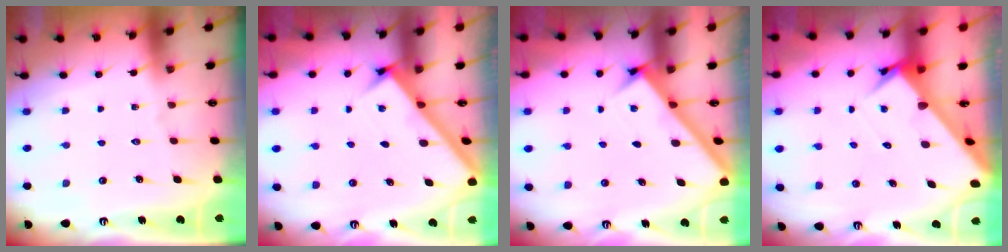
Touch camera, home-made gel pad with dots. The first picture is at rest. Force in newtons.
{"total": 2.7, "press": 2.7, "slide": 0.3}
{"total": 2.7, "press": 2.7, "slide": 0.3}
{"total": 3.8, "press": 3.8, "slide": 0.3}